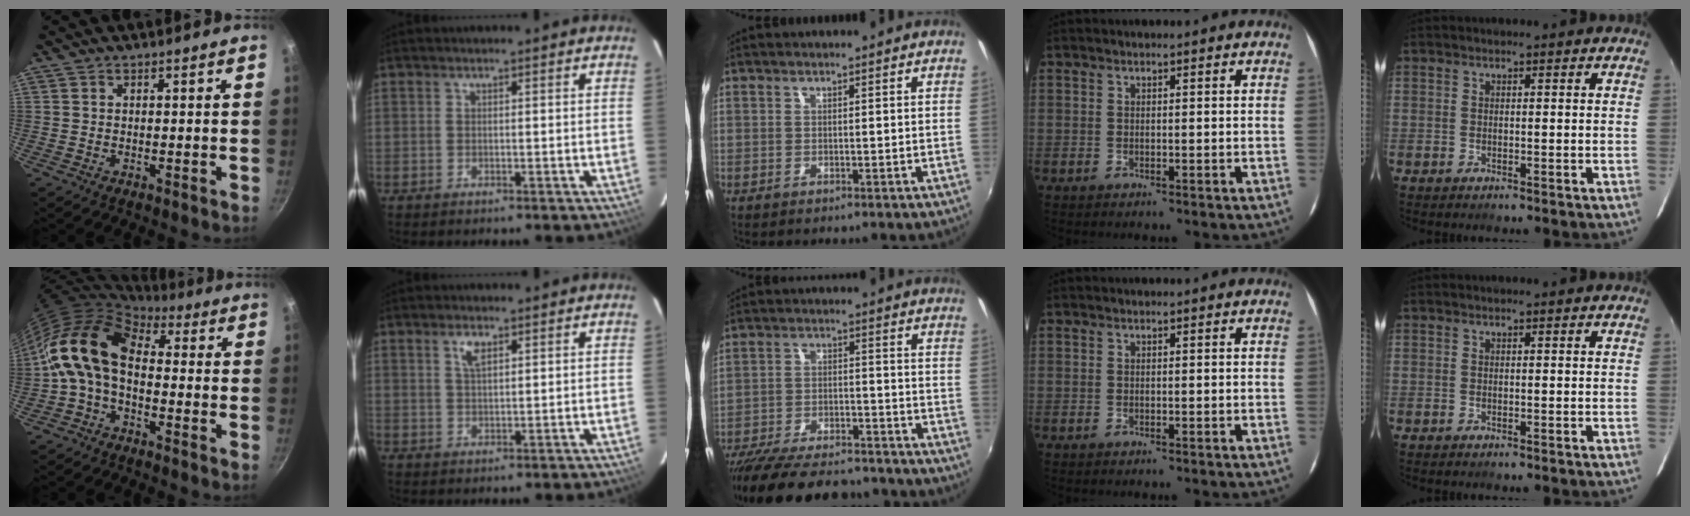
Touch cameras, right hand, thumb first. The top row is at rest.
{"thumb": {"total": 12.7, "force": [-0.5, 8.2, 9.6], "torque": [-0.159, 0.033, -0.029]}, "index": {"total": 2.8, "force": [1.5, 1.2, 2.1], "torque": [-0.041, 0.003, 0.028]}, "middle": {"total": 22.1, "force": [-19.0, 5.9, 9.6], "torque": [-0.193, -0.029, -0.279]}}